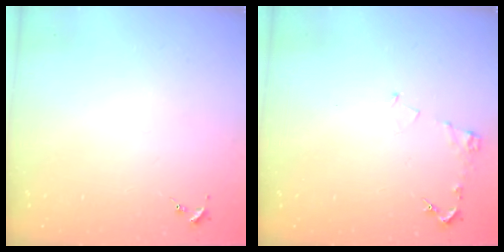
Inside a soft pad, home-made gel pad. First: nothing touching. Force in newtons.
{"total": 4.6, "press": 4.6, "slide": 0.6}